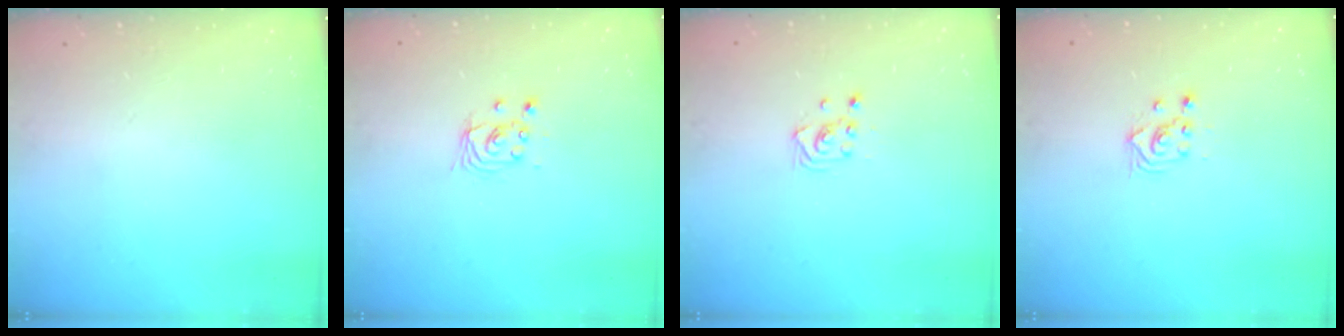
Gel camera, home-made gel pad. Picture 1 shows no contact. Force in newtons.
{"total": 2.9, "press": 2.9, "slide": 0.2}
{"total": 3.0, "press": 3.0, "slide": 0.3}
{"total": 2.3, "press": 2.3, "slide": 0.2}